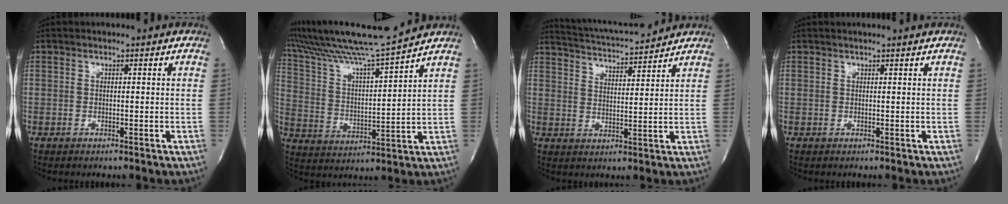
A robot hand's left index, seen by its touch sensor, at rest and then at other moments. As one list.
[{"total": 15.7, "force": [14.1, -1.9, 6.6], "torque": [-0.136, -0.016, 0.243]}, {"total": 10.8, "force": [10.3, 0.6, 3.1], "torque": [-0.067, 0.007, 0.162]}, {"total": 2.3, "force": [2.1, -0.3, 0.8], "torque": [-0.011, 0.008, 0.027]}]